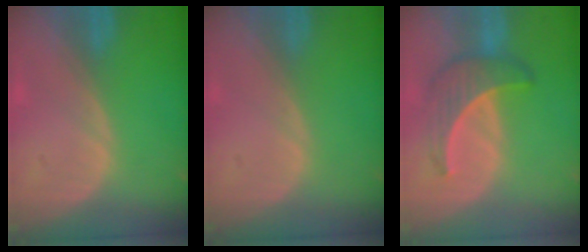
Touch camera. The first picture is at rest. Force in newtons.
{"total": 0.0}
{"total": 6.3, "press": 6.1, "slide": 1.9}